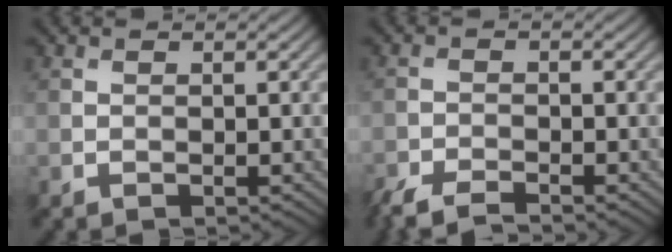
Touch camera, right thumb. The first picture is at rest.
{"total": 4.2, "force": [-3.6, 0.9, 2.0], "torque": [-0.045, -0.011, -0.075]}